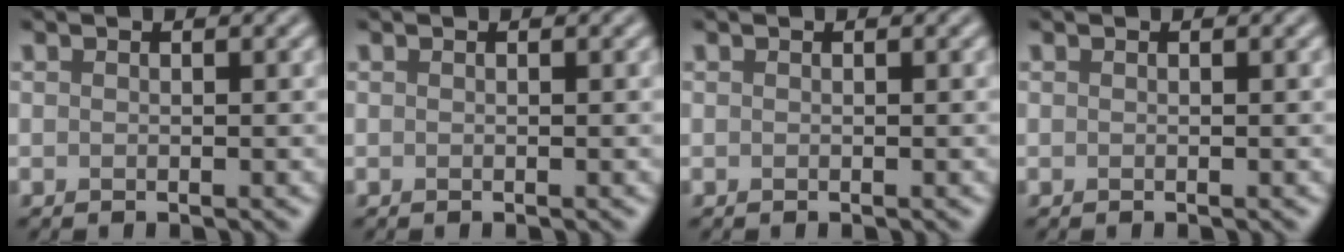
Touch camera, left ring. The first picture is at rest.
{"total": 0.0}
{"total": 0.0}
{"total": 0.0}